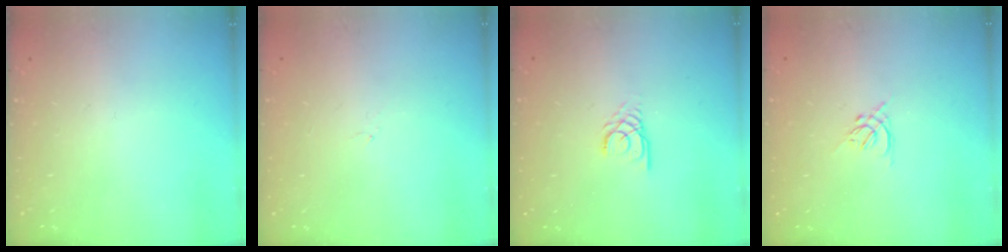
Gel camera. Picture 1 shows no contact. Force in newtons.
{"total": 0.0}
{"total": 2.2, "press": 2.2, "slide": 0.2}
{"total": 1.3, "press": 1.2, "slide": 0.5}